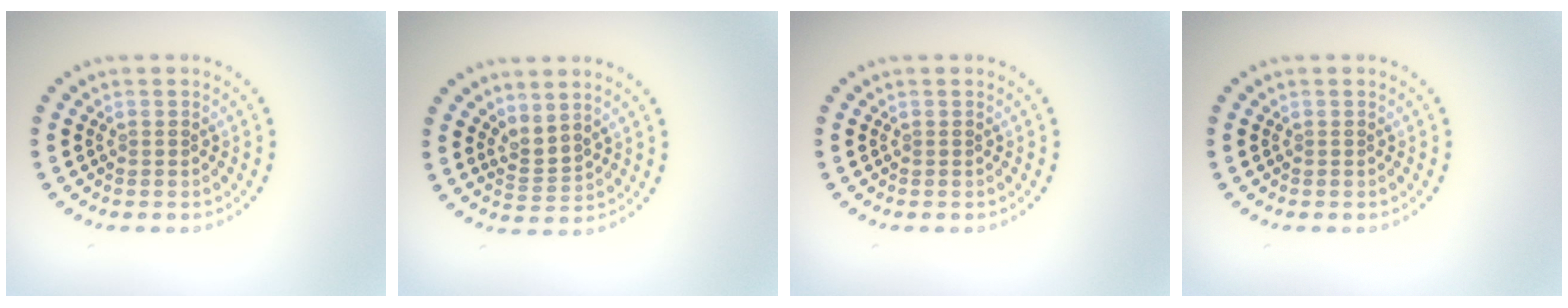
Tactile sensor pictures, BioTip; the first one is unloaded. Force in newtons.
{"total": 2.2, "press": 1.4, "slide": 1.6}
{"total": 0.0}
{"total": 0.0}